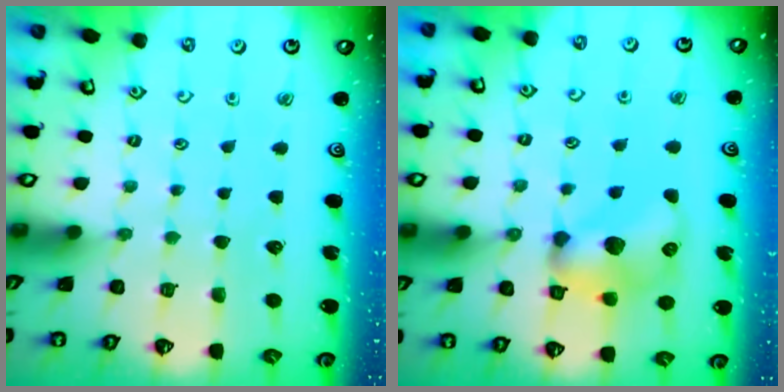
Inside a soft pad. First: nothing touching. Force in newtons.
{"total": 13.3, "press": 13.3, "slide": 0.9}